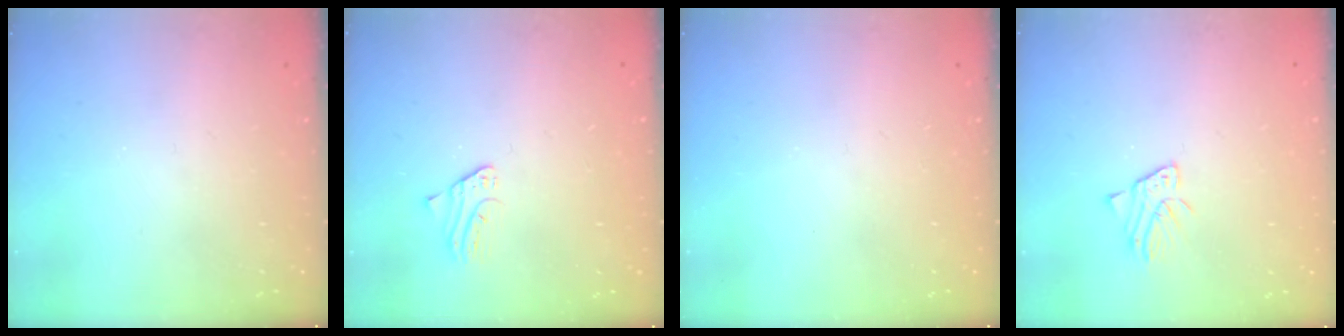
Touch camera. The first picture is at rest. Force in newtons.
{"total": 1.2, "press": 1.2, "slide": 0.1}
{"total": 0.0}
{"total": 2.2, "press": 2.2, "slide": 0.1}